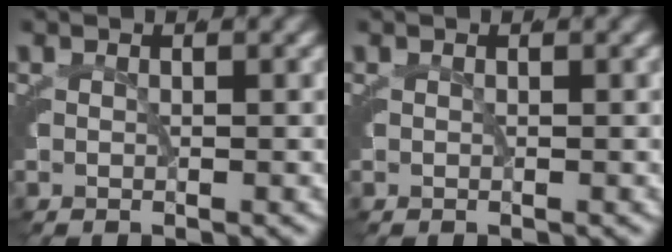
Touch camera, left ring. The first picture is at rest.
{"total": 0.0}